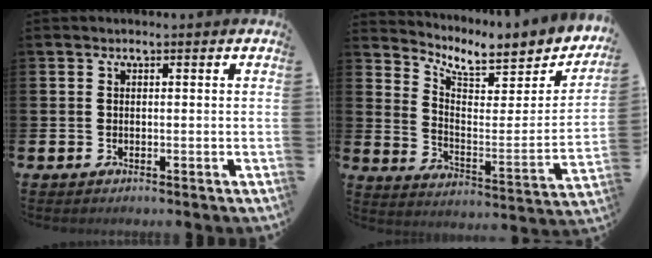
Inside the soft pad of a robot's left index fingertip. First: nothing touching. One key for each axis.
{"total": 7.0, "fx": 6.2, "fy": 1.7, "fz": 2.6, "tx": -0.060, "ty": -0.056, "tz": 0.099}